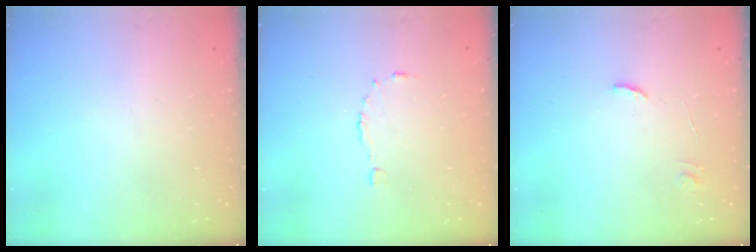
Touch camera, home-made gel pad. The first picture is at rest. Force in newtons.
{"total": 4.7, "press": 4.7, "slide": 0.4}
{"total": 5.8, "press": 5.8, "slide": 0.4}